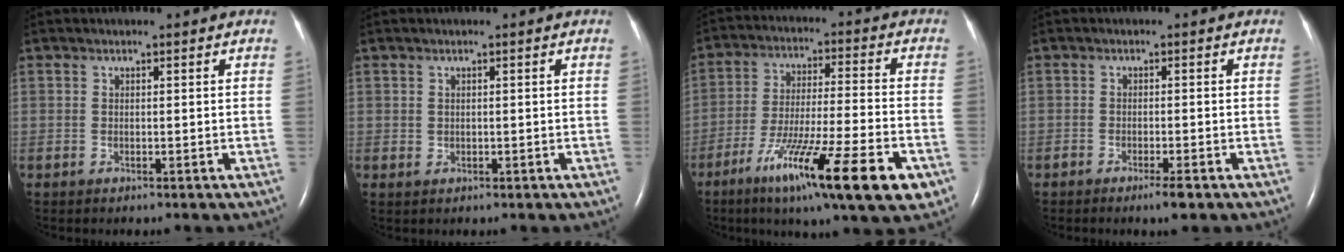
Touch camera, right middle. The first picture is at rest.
{"total": 0.7, "force": [0.1, 0.6, 0.2], "torque": [-0.002, 0.001, 0.005]}
{"total": 18.7, "force": [-9.7, 1.0, 15.9], "torque": [-0.240, -0.040, -0.158]}
{"total": 2.2, "force": [-1.5, 0.1, 1.6], "torque": [-0.030, -0.003, -0.026]}